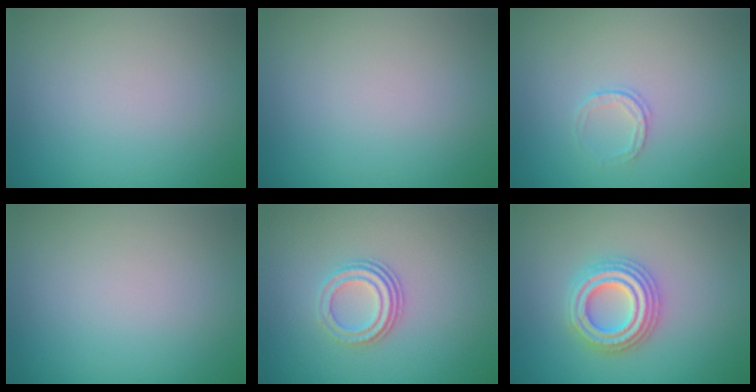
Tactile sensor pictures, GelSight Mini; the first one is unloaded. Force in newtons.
{"total": 0.0}
{"total": 1.0, "press": 0.7, "slide": 0.7}
{"total": 0.0}
{"total": 2.9, "press": 2.0, "slide": 2.0}
{"total": 4.4, "press": 4.3, "slide": 0.8}